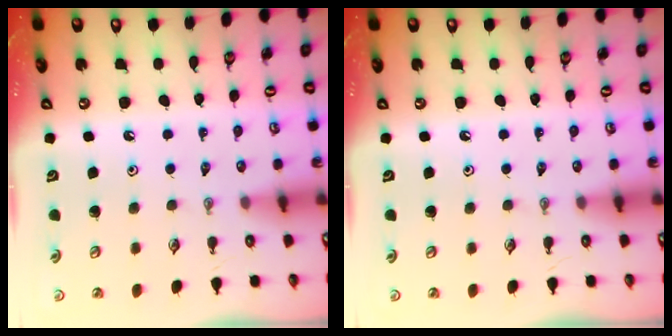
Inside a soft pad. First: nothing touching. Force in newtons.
{"total": 0.0}